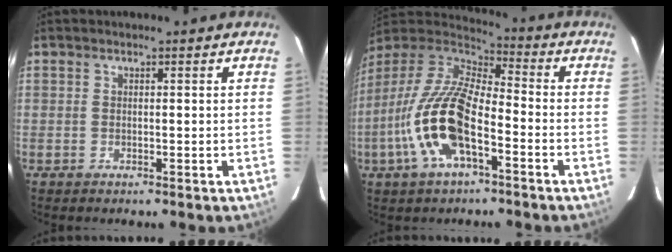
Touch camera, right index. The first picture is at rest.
{"total": 17.6, "force": [-6.5, 6.8, 14.8], "torque": [-0.306, -0.011, -0.133]}